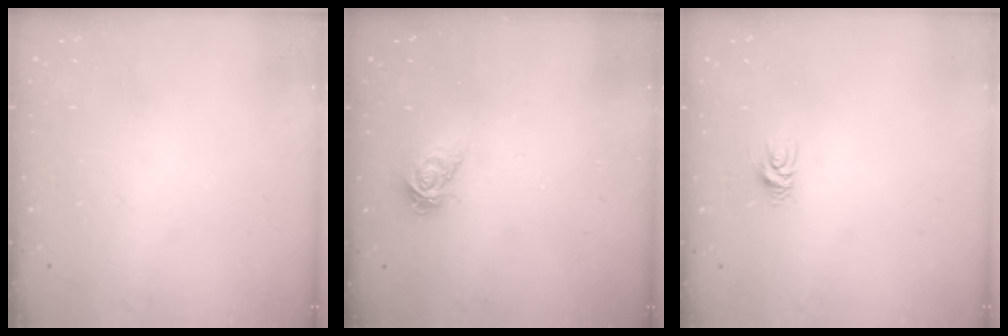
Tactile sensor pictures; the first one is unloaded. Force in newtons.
{"total": 6.1, "press": 6.1, "slide": 0.3}
{"total": 4.8, "press": 4.8, "slide": 0.4}